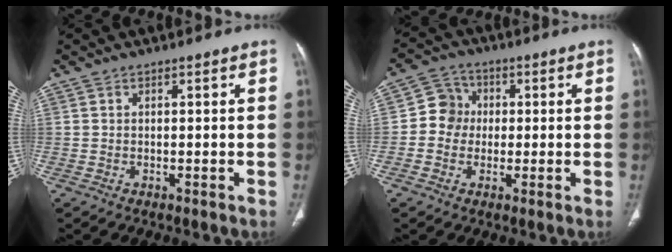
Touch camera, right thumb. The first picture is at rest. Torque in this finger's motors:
{"motor_torque": [-0.47, 0.02, 0.03, 0.43, -0.01]}